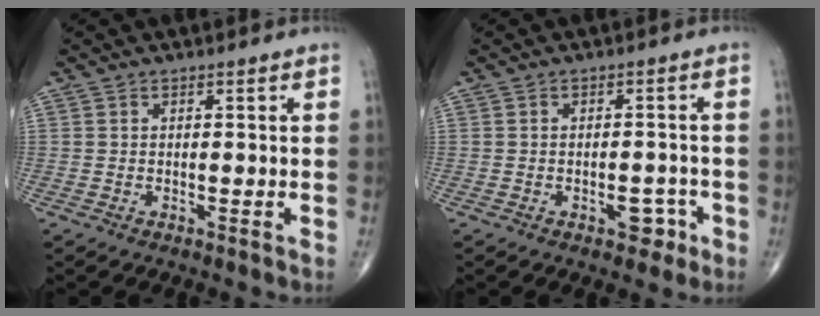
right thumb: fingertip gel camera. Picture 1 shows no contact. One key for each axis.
{"total": 3.8, "fx": -1.8, "fy": 2.3, "fz": 2.5, "tx": -0.017, "ty": 0.013, "tz": -0.021}